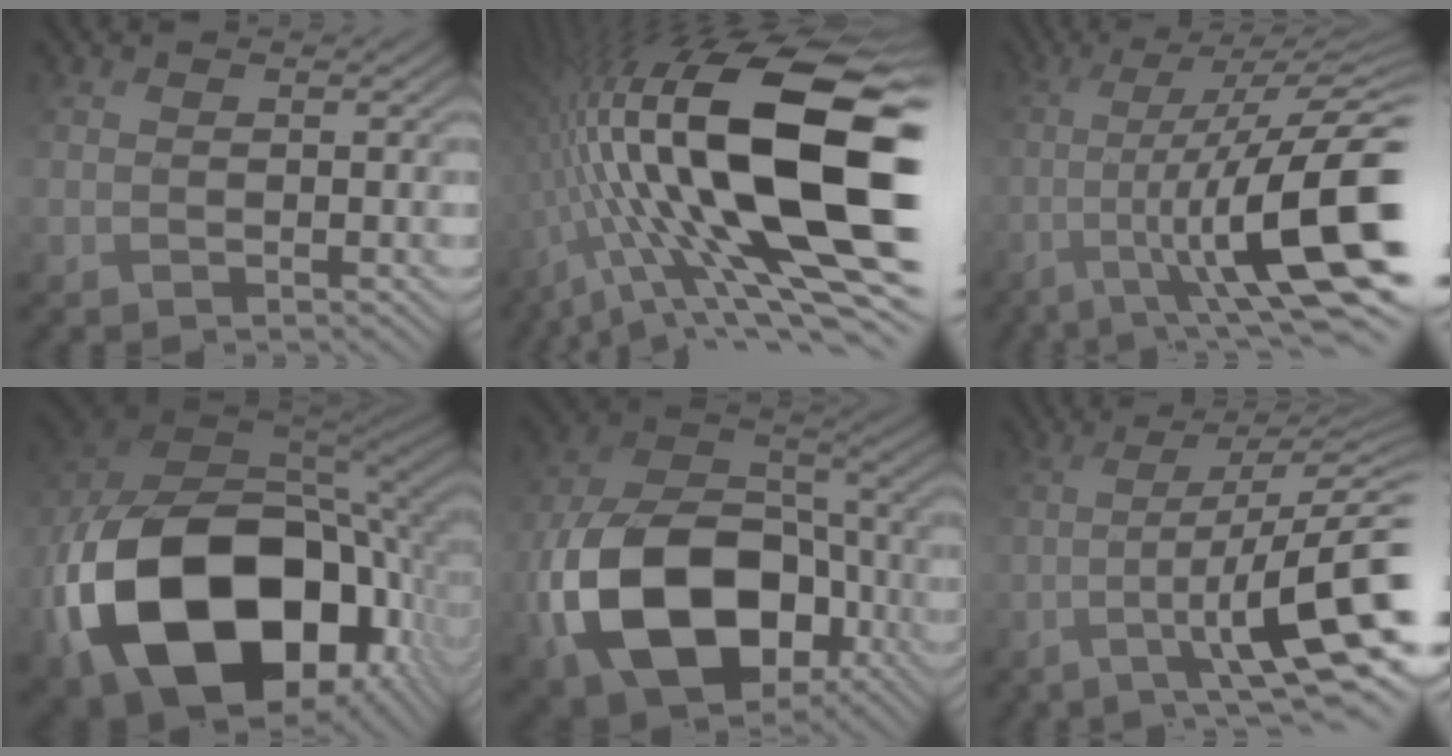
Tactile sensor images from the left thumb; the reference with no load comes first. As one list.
[{"total": 22.0, "force": [-1.7, 7.0, 20.8], "torque": [-0.369, -0.011, -0.036]}, {"total": 16.7, "force": [-4.2, 4.3, 15.6], "torque": [-0.261, -0.002, -0.056]}, {"total": 22.1, "force": [-7.4, 14.8, 14.6], "torque": [-0.344, -0.048, -0.099]}, {"total": 17.4, "force": [-6.1, 12.0, 11.0], "torque": [-0.229, -0.036, -0.109]}, {"total": 12.2, "force": [-3.4, 2.0, 11.6], "torque": [-0.187, 0.002, -0.048]}]